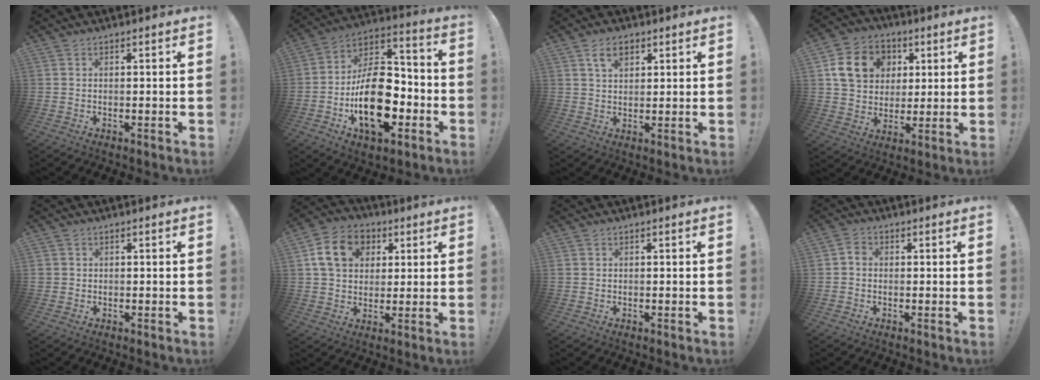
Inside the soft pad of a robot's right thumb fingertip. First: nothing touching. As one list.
[{"total": 24.1, "force": [-6.7, 14.0, 18.5], "torque": [-0.319, 0.042, -0.098]}, {"total": 5.6, "force": [2.9, 3.4, 3.4], "torque": [-0.058, 0.000, 0.053]}, {"total": 14.2, "force": [4.5, 11.8, 6.4], "torque": [-0.091, -0.002, 0.095]}, {"total": 1.4, "force": [0.3, 1.3, 0.0], "torque": [0.000, 0.004, 0.006]}, {"total": 13.9, "force": [4.5, 10.9, 7.5], "torque": [-0.107, -0.005, 0.089]}, {"total": 0.7, "force": [0.1, 0.7, 0.0], "torque": [0.000, 0.004, 0.002]}, {"total": 2.3, "force": [-0.4, 1.8, 1.3], "torque": [-0.032, 0.012, -0.007]}]